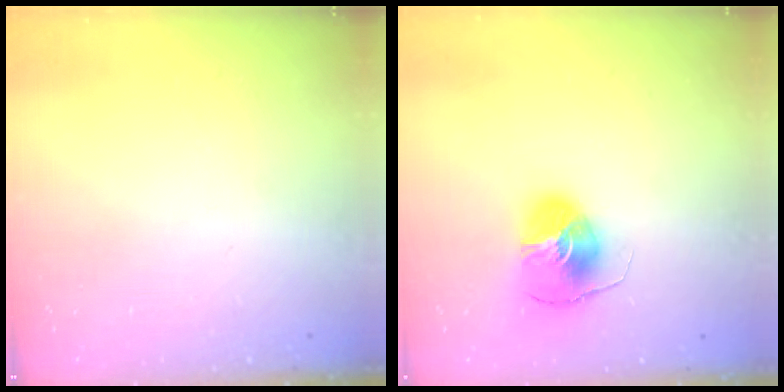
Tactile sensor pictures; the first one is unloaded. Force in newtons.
{"total": 8.3, "press": 8.2, "slide": 0.9}